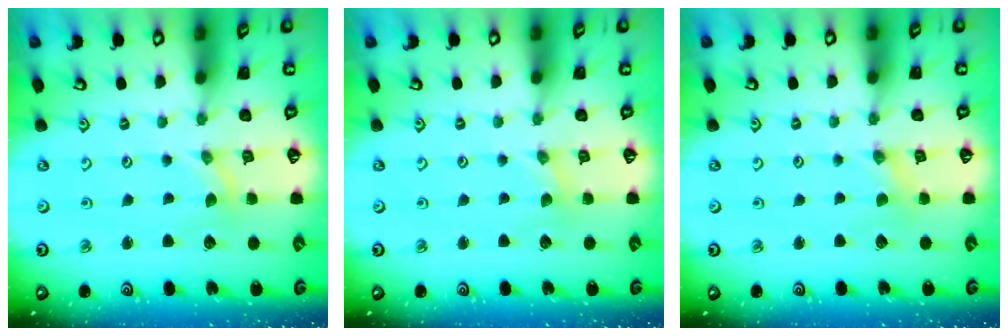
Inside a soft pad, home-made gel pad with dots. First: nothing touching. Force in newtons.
{"total": 0.0}
{"total": 0.0}